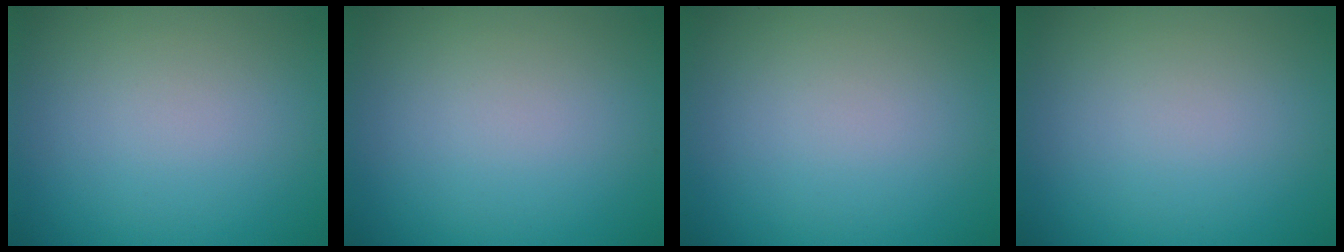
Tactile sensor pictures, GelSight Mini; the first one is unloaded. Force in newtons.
{"total": 0.0}
{"total": 0.0}
{"total": 0.0}